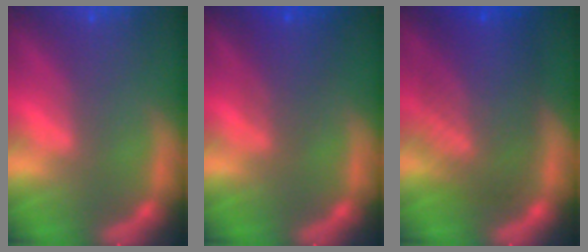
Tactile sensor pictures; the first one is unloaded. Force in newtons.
{"total": 3.1}
{"total": 9.0}